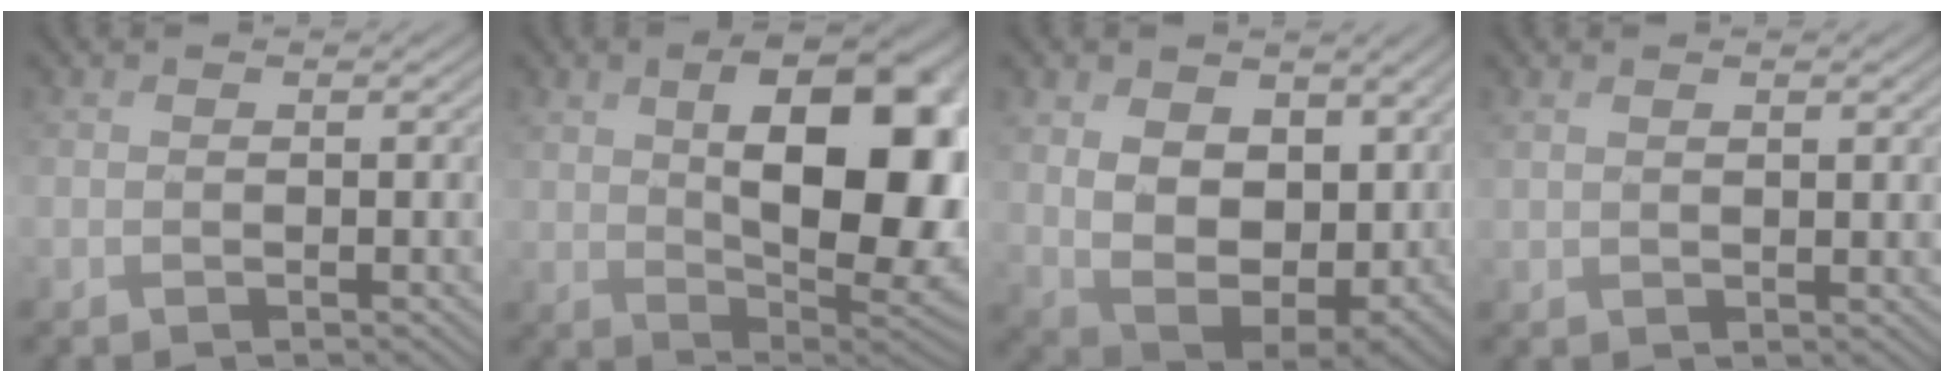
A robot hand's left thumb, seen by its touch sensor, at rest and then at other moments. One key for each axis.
{"total": 17.3, "fx": 3.0, "fy": 9.2, "fz": 14.3, "tx": -0.195, "ty": -0.004, "tz": 0.057}
{"total": 12.4, "fx": 3.2, "fy": 8.3, "fz": 8.7, "tx": -0.200, "ty": -0.015, "tz": 0.063}
{"total": 1.7, "fx": 1.1, "fy": 0.5, "fz": 1.3, "tx": -0.029, "ty": -0.003, "tz": 0.027}